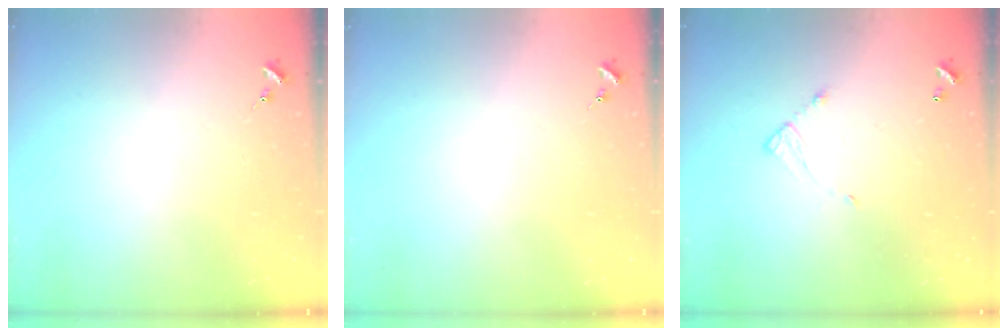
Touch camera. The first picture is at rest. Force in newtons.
{"total": 0.0}
{"total": 4.3, "press": 4.3, "slide": 0.2}